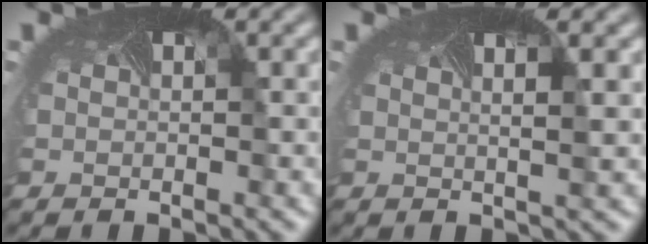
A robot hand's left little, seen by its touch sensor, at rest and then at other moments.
{"total": 1.6, "force": [0.4, 0.3, 1.5], "torque": [-0.021, -0.007, -0.001]}